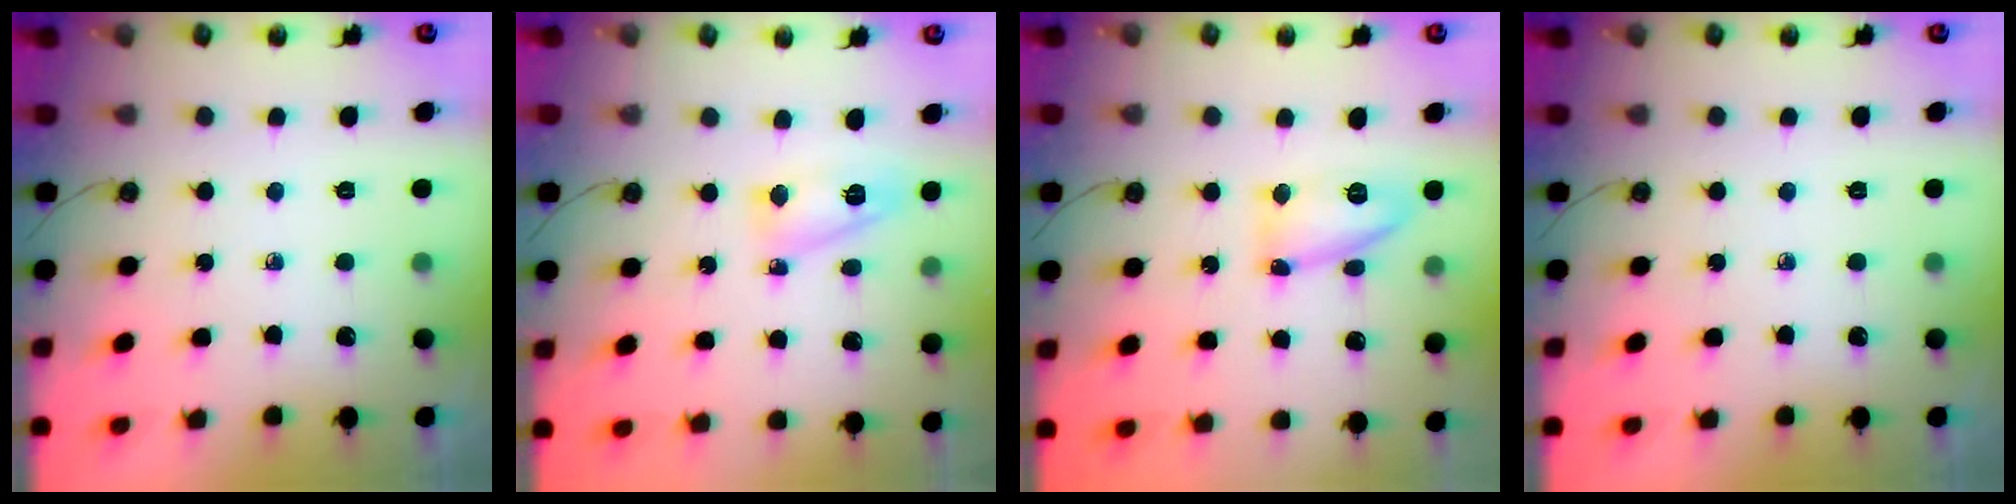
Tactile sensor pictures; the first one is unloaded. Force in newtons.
{"total": 7.5, "press": 7.4, "slide": 1.1}
{"total": 10.6, "press": 10.4, "slide": 2.2}
{"total": 0.0}